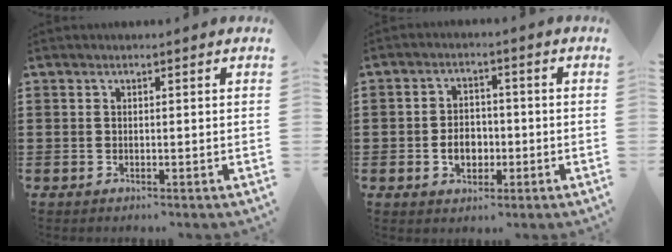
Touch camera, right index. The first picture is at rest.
{"total": 4.6, "force": [-1.1, 3.3, 3.0], "torque": [-0.052, 0.003, -0.023]}